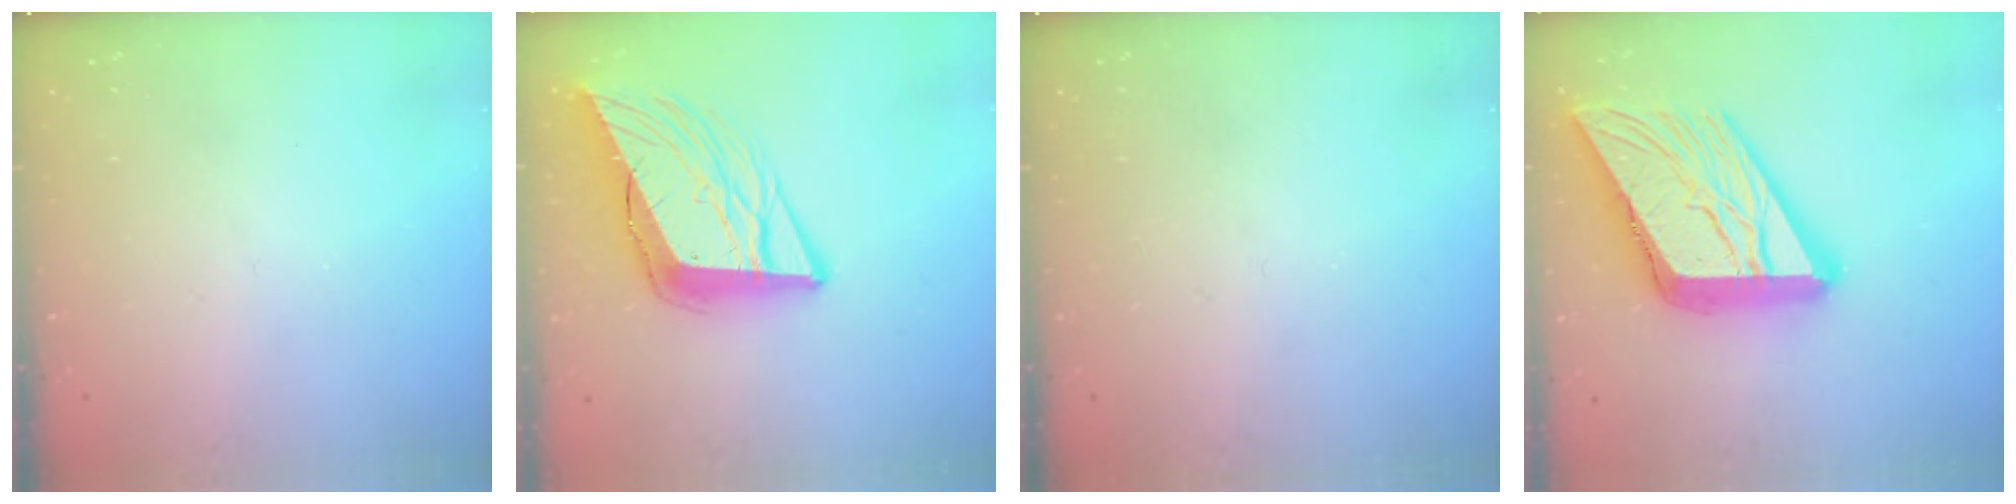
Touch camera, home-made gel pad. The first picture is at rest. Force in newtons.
{"total": 15.9, "press": 15.6, "slide": 3.0}
{"total": 0.0}
{"total": 24.2, "press": 24.1, "slide": 2.8}